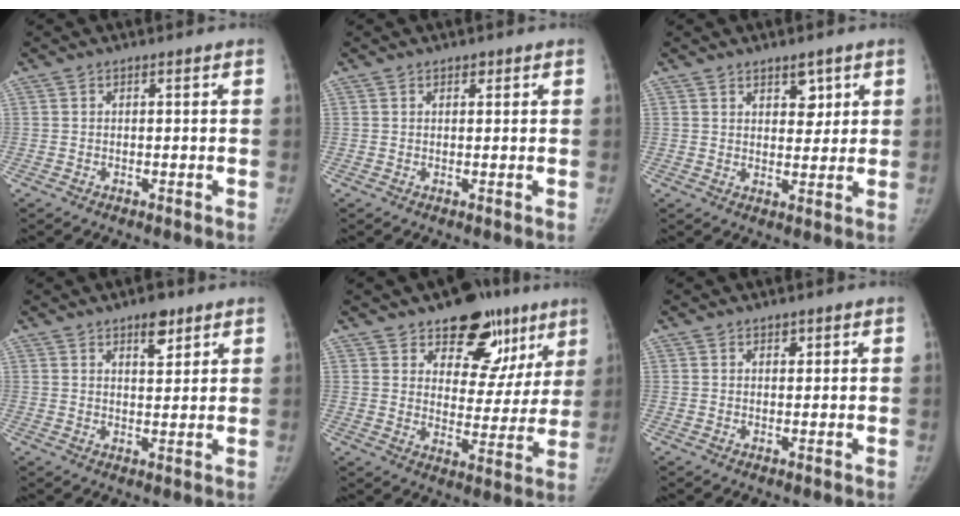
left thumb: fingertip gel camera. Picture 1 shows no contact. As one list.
[{"total": 0.8, "force": [0.5, 0.5, 0.4], "torque": [-0.001, -0.003, 0.006]}, {"total": 4.4, "force": [2.4, 2.6, 2.6], "torque": [-0.009, -0.015, 0.036]}, {"total": 4.8, "force": [3.1, 2.1, 3.1], "torque": [-0.027, -0.018, 0.045]}, {"total": 17.7, "force": [10.9, 10.3, 9.4], "torque": [-0.053, -0.046, 0.150]}, {"total": 1.2, "force": [0.7, 0.8, 0.5], "torque": [0.002, -0.003, 0.009]}]